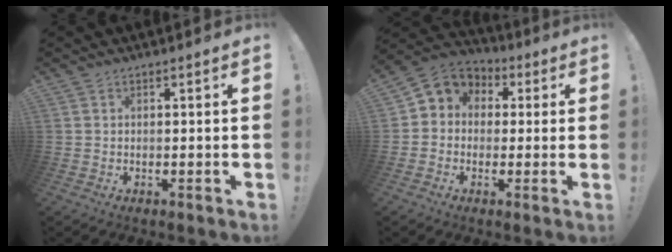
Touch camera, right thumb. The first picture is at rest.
{"total": 6.2, "force": [0.2, 5.8, 2.2], "torque": [-0.024, -0.001, 0.010]}